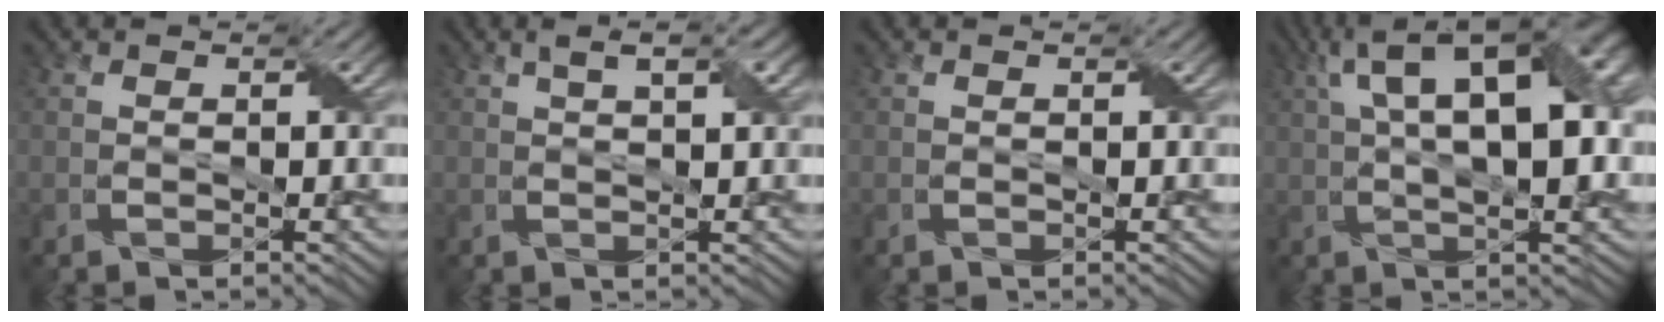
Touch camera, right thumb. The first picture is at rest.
{"total": 3.6, "force": [1.7, 0.9, 3.1], "torque": [-0.055, -0.002, 0.029]}
{"total": 0.0}
{"total": 15.8, "force": [3.9, 6.4, 13.9], "torque": [-0.207, 0.039, 0.045]}